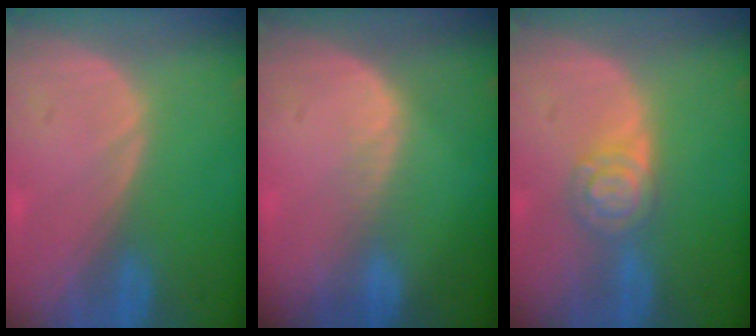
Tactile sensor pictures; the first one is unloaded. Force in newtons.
{"total": 2.0, "press": 1.1, "slide": 1.7}
{"total": 4.8, "press": 4.8, "slide": 0.2}